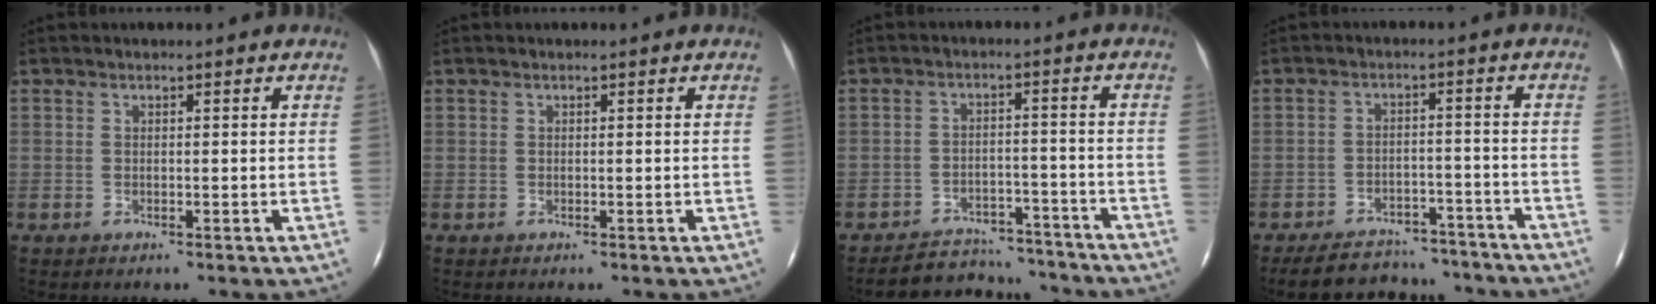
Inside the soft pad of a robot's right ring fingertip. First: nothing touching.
{"total": 0.0}
{"total": 14.8, "force": [-13.4, 5.1, 3.8], "torque": [-0.094, 0.032, -0.171]}
{"total": 17.3, "force": [-15.2, 6.3, 5.6], "torque": [-0.128, 0.034, -0.189]}